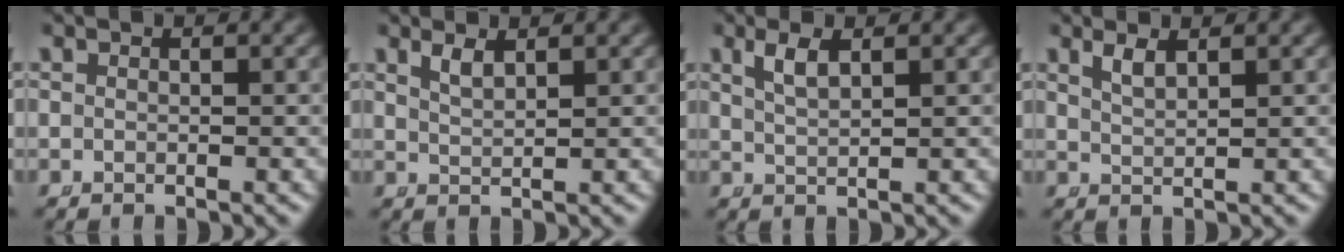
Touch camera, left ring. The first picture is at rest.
{"total": 1.4, "force": [1.1, -0.2, 0.9], "torque": [-0.020, -0.008, 0.030]}
{"total": 1.7, "force": [1.0, 0.0, 1.4], "torque": [-0.029, -0.004, 0.029]}
{"total": 1.4, "force": [1.0, -0.2, 0.9], "torque": [-0.020, -0.007, 0.030]}